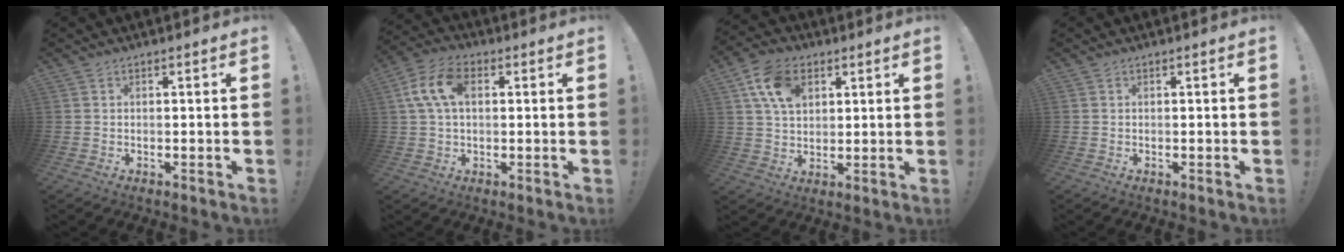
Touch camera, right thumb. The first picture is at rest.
{"total": 11.4, "force": [2.4, 7.2, 8.5], "torque": [-0.155, 0.013, 0.047]}
{"total": 12.3, "force": [5.1, 8.5, 7.3], "torque": [-0.116, -0.004, 0.099]}
{"total": 0.0}